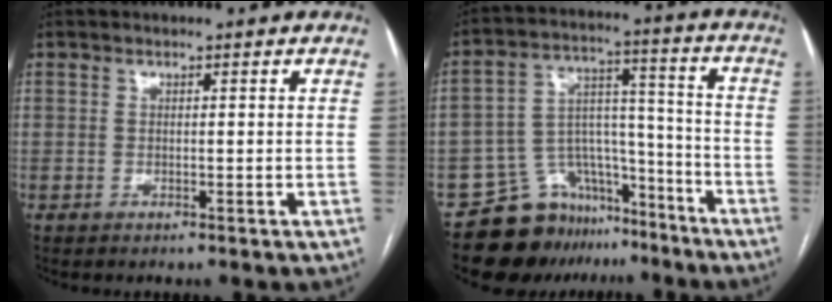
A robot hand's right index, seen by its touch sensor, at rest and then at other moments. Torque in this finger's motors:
{"motor_torque": [-0.24, -0.29, -0.69, -0.21]}